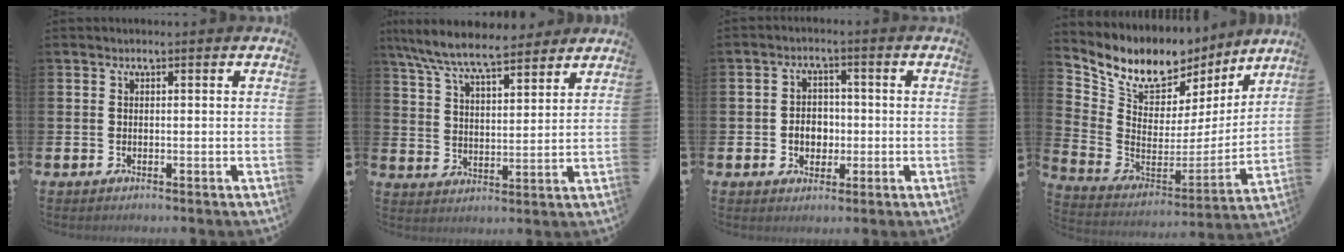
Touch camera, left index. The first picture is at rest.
{"total": 8.3, "force": [7.7, 1.3, 3.0], "torque": [-0.090, -0.035, 0.138]}
{"total": 3.6, "force": [-0.9, 2.9, 1.9], "torque": [-0.027, 0.001, -0.024]}
{"total": 9.8, "force": [8.1, 4.9, 2.7], "torque": [-0.096, -0.053, 0.142]}